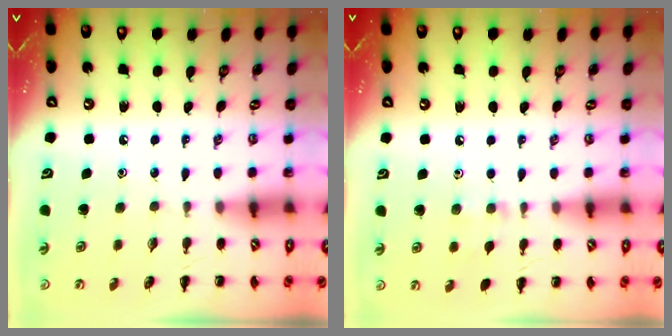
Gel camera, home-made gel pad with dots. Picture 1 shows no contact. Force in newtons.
{"total": 5.9, "press": 5.7, "slide": 1.7}